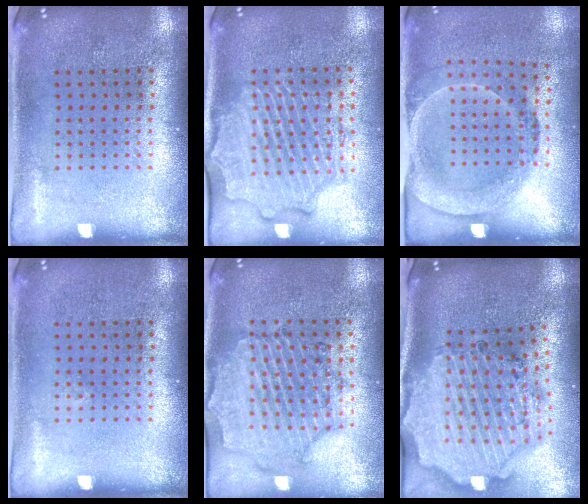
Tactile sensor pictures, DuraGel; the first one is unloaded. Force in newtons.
{"total": 2.5, "press": 2.3, "slide": 0.8}
{"total": 1.6, "press": 1.2, "slide": 1.1}
{"total": 0.0}
{"total": 1.2, "press": 1.1, "slide": 0.3}
{"total": 3.1, "press": 2.6, "slide": 1.6}